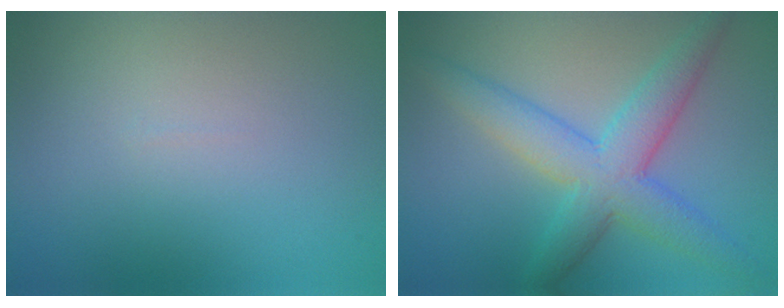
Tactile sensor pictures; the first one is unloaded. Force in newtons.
{"total": 6.0, "press": 6.0, "slide": 0.1}